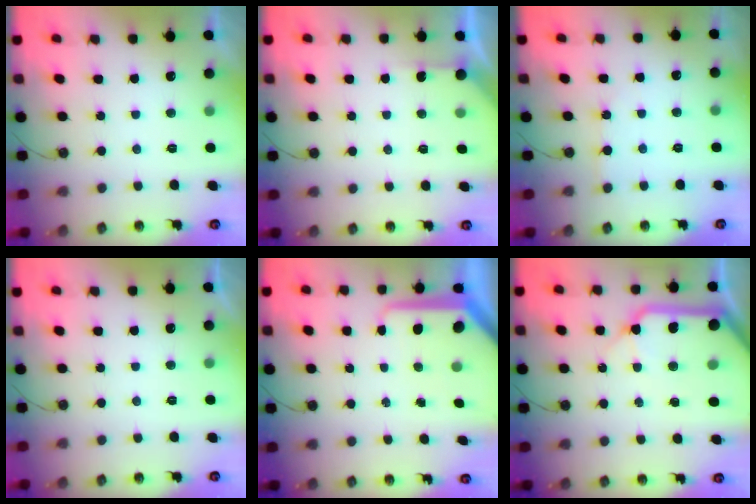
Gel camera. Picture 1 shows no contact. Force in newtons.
{"total": 2.9, "press": 2.9, "slide": 0.3}
{"total": 2.9, "press": 2.9, "slide": 0.4}
{"total": 0.0}
{"total": 8.6, "press": 8.5, "slide": 0.9}
{"total": 17.0, "press": 16.8, "slide": 2.8}